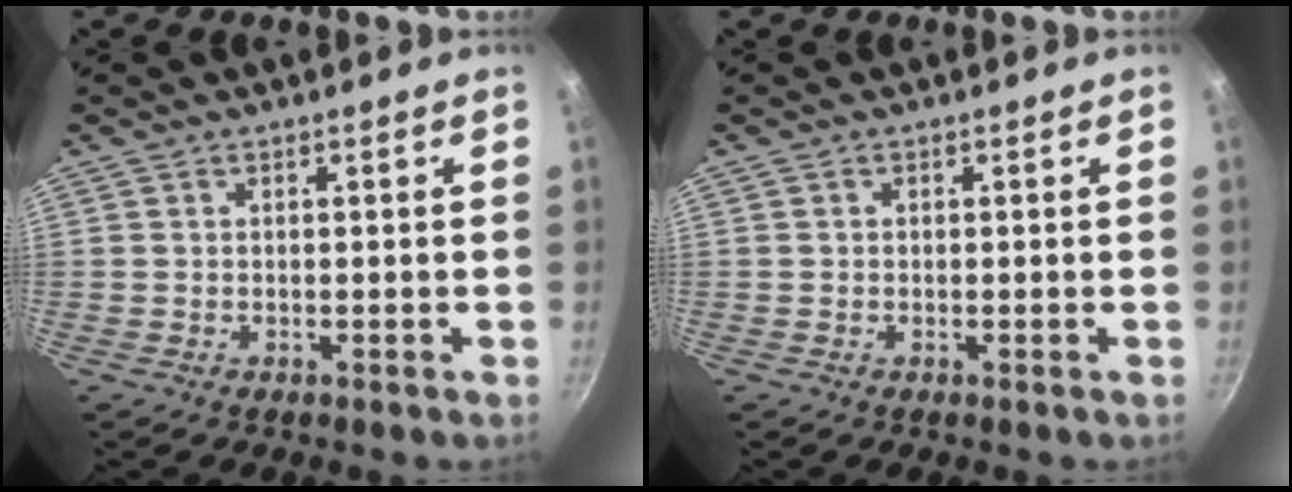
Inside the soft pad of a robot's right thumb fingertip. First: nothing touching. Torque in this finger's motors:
{"motor_torque": [-0.29, 0.00, -0.47, 0.33, -0.03]}